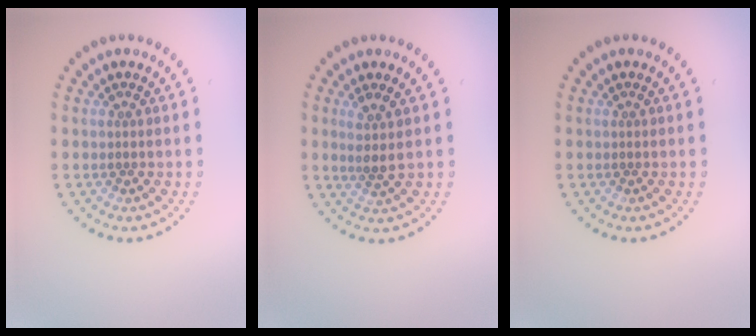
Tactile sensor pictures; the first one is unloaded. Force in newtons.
{"total": 2.0, "press": 1.5, "slide": 1.3}
{"total": 0.0}